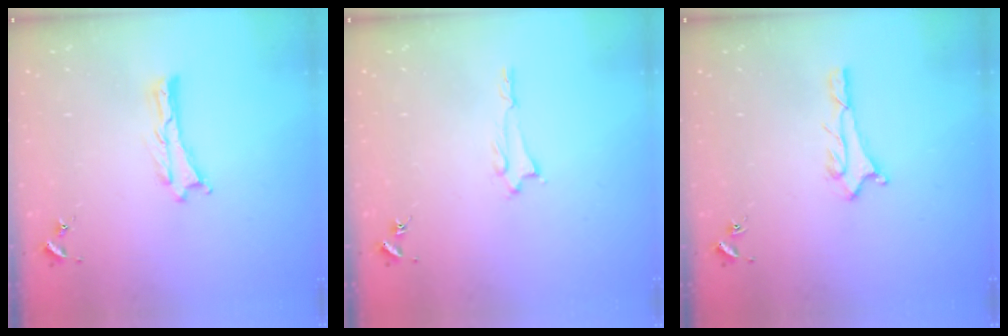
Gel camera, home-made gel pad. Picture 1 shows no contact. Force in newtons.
{"total": 1.2, "press": 1.2, "slide": 0.1}
{"total": 1.6, "press": 1.6, "slide": 0.1}